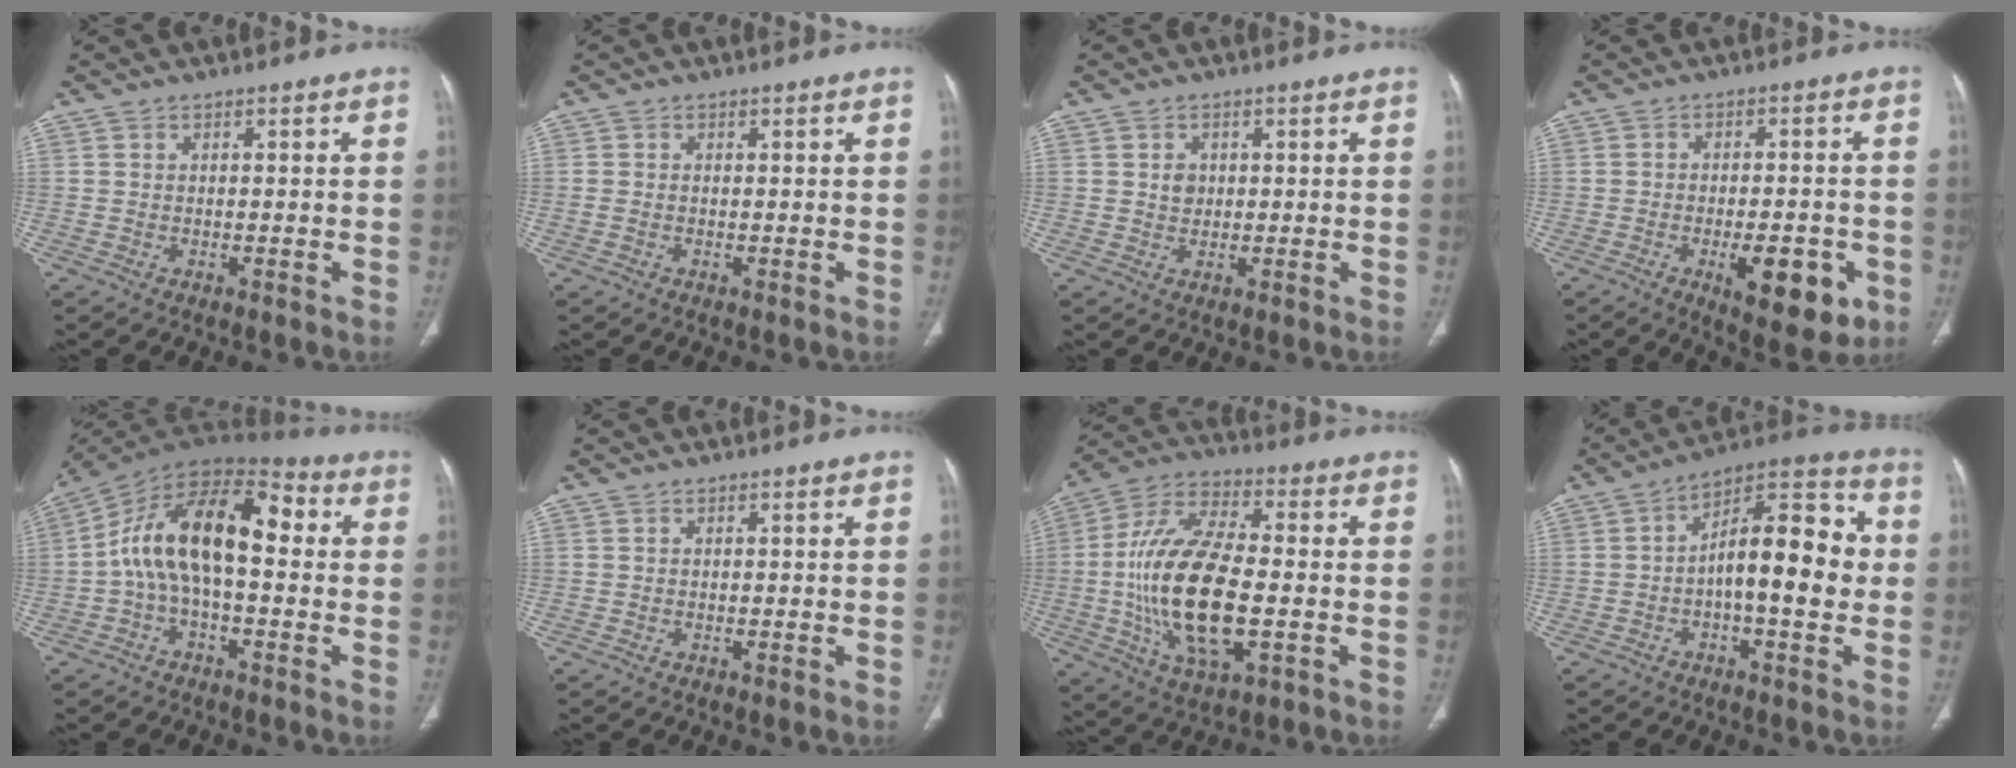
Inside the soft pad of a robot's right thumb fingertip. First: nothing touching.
{"total": 0.9, "force": [-0.2, 0.6, 0.7], "torque": [-0.026, 0.005, 0.000]}
{"total": 2.2, "force": [0.4, 1.9, 1.1], "torque": [-0.007, 0.000, 0.008]}
{"total": 11.6, "force": [-4.3, 4.8, 9.6], "torque": [-0.114, 0.006, -0.053]}
{"total": 16.8, "force": [0.5, 8.6, 14.5], "torque": [-0.236, 0.053, -0.003]}
{"total": 0.0}
{"total": 21.8, "force": [-2.8, 9.5, 19.4], "torque": [-0.389, 0.011, -0.045]}
{"total": 15.0, "force": [-0.9, 6.0, 13.7], "torque": [-0.186, 0.044, -0.023]}